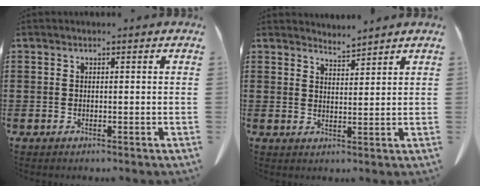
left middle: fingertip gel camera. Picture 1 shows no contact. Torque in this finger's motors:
{"motor_torque": [-0.92, 0.95, -0.02, 0.00]}